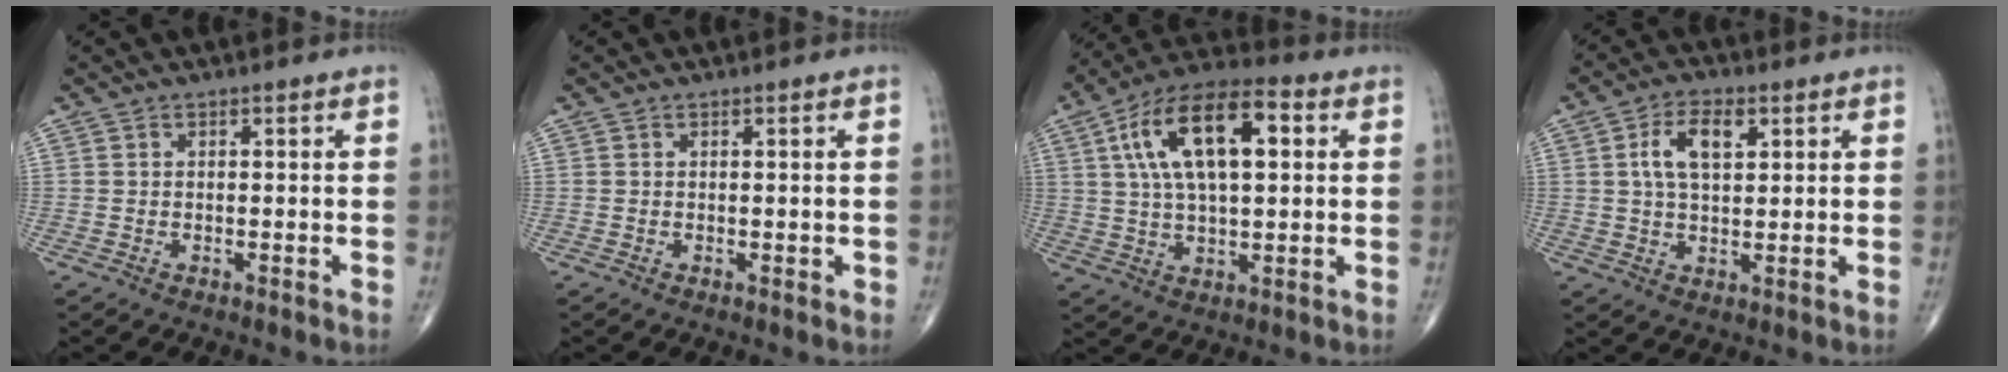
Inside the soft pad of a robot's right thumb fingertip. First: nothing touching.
{"total": 0.7, "force": [-0.1, 0.4, 0.6], "torque": [-0.001, 0.001, -0.001]}
{"total": 17.7, "force": [4.5, 8.0, 15.2], "torque": [-0.261, 0.018, 0.071]}
{"total": 7.6, "force": [2.3, 4.0, 6.0], "torque": [-0.104, 0.003, 0.042]}